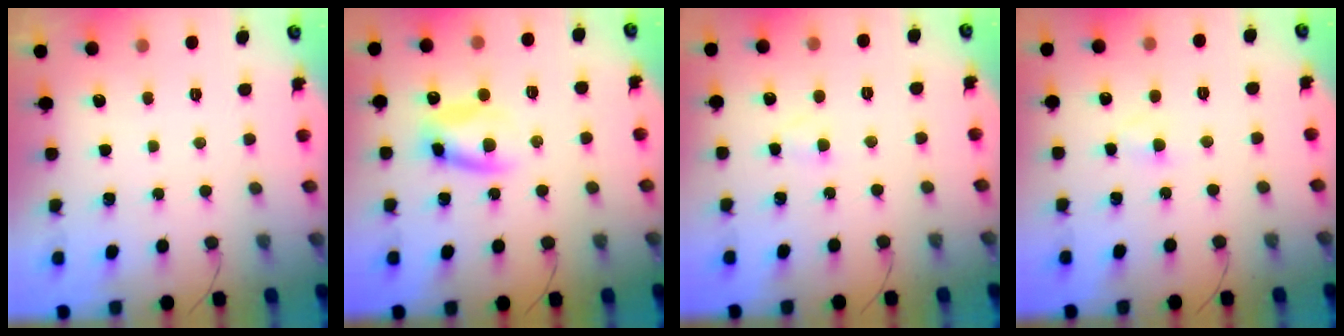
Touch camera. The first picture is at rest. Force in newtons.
{"total": 9.7, "press": 9.5, "slide": 1.8}
{"total": 1.8, "press": 1.5, "slide": 0.9}
{"total": 2.1, "press": 1.9, "slide": 0.9}